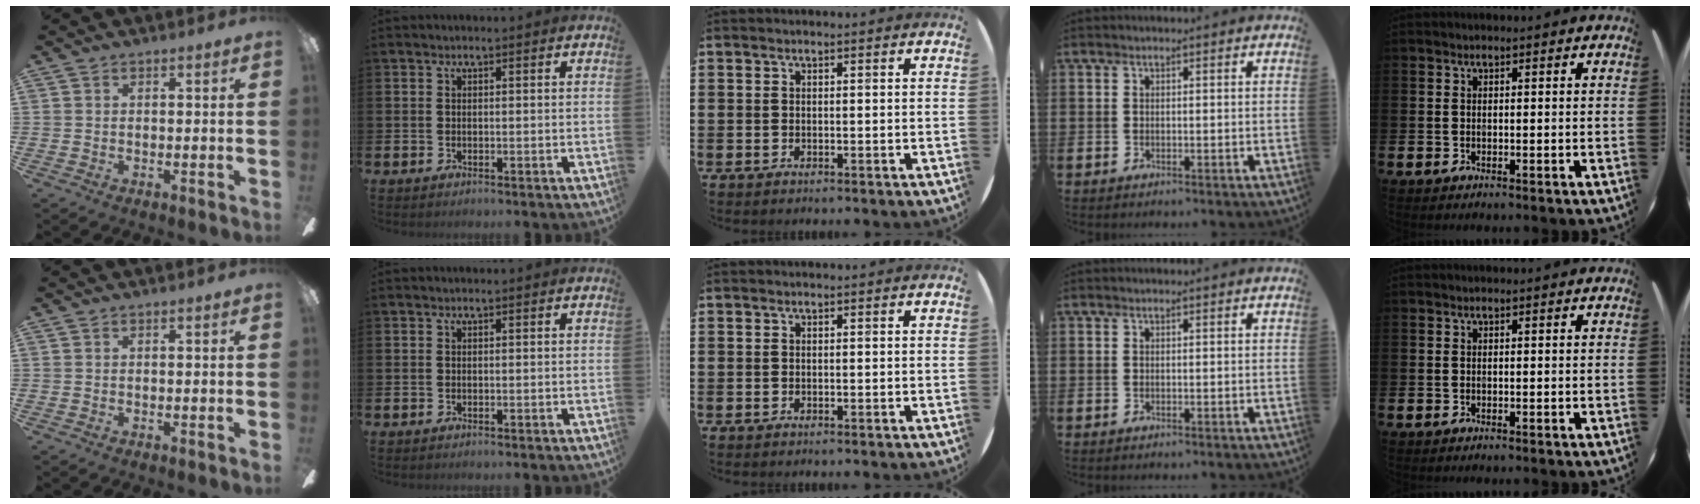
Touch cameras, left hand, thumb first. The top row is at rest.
{}